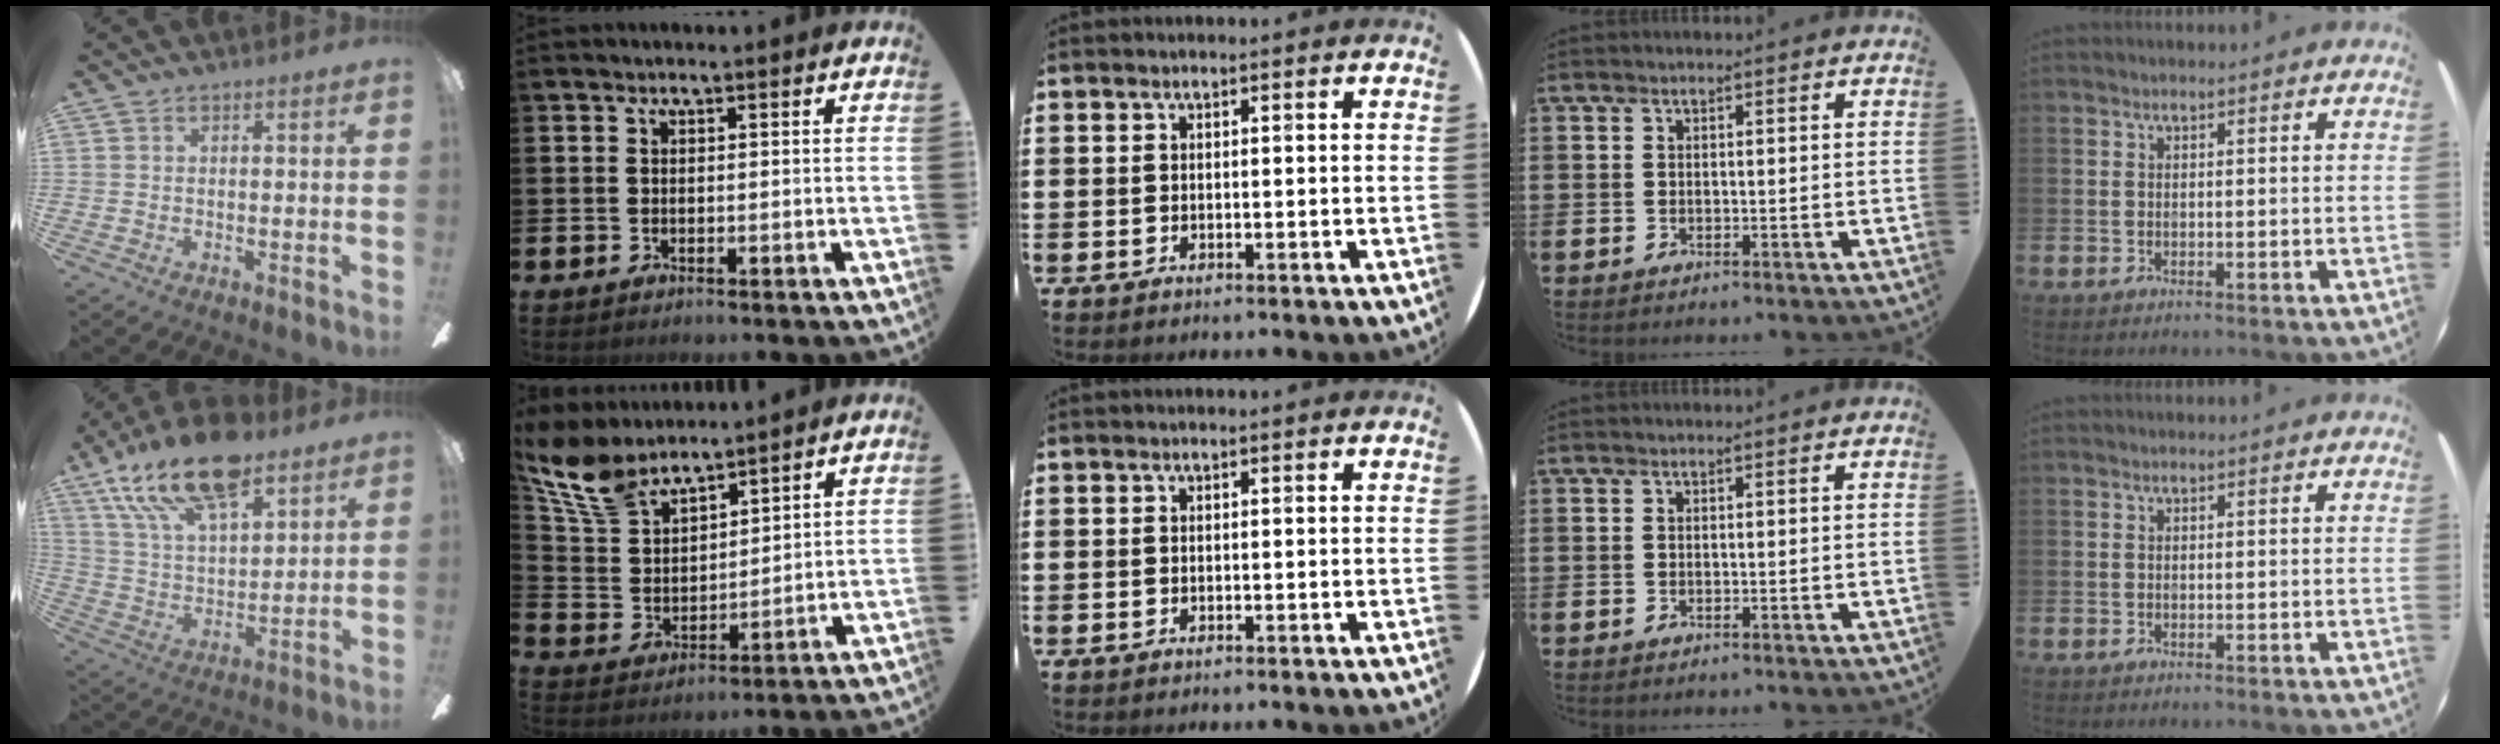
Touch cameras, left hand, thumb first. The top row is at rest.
{"thumb": {"total": 20.0, "force": [13.4, 8.1, 12.4], "torque": [-0.238, -0.062, 0.233]}, "index": {"total": 9.5, "force": [8.3, 3.5, 3.0], "torque": [-0.104, -0.035, 0.155]}}